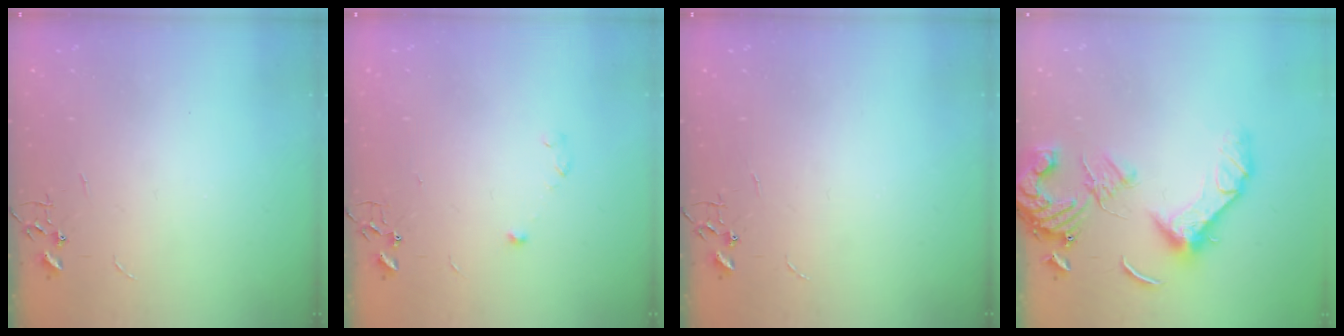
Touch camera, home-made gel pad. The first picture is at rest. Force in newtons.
{"total": 4.0, "press": 3.7, "slide": 1.6}
{"total": 0.0}
{"total": 16.2, "press": 16.0, "slide": 2.2}